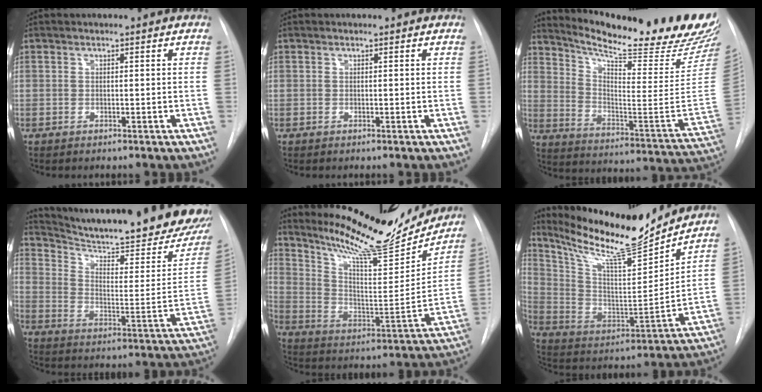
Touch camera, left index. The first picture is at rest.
{"total": 0.0}
{"total": 26.5, "force": [23.2, 2.1, 12.7], "torque": [-0.204, -0.099, 0.313]}
{"total": 29.1, "force": [24.0, 3.8, 16.0], "torque": [-0.248, -0.074, 0.317]}
{"total": 21.0, "force": [19.4, 2.7, 7.6], "torque": [-0.129, -0.056, 0.288]}
{"total": 19.7, "force": [18.0, 1.2, 8.1], "torque": [-0.155, -0.034, 0.299]}